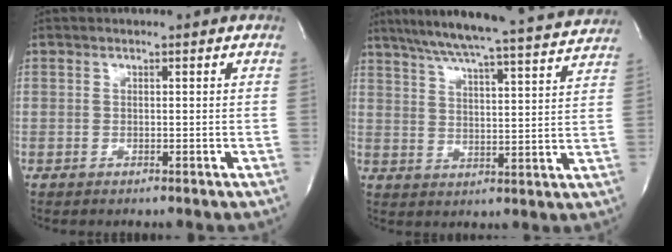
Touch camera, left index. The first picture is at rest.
{"total": 21.9, "force": [20.1, 0.6, 8.5], "torque": [-0.142, -0.019, 0.263]}